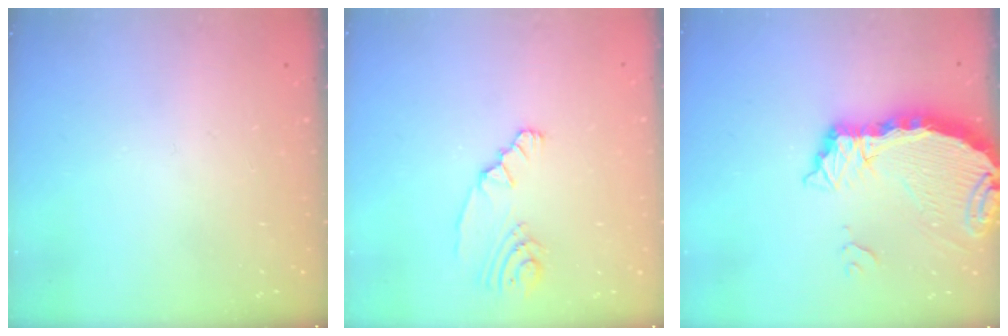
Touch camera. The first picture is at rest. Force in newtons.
{"total": 4.7, "press": 4.5, "slide": 1.3}
{"total": 8.0, "press": 7.9, "slide": 0.8}